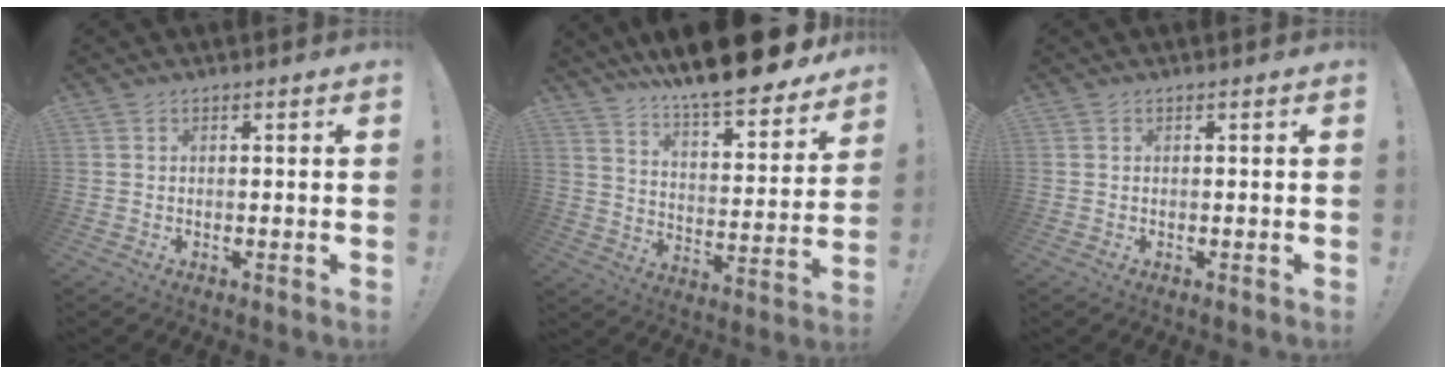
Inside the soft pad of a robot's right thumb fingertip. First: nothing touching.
{"total": 14.1, "force": [12.3, 2.1, 6.5], "torque": [-0.110, -0.107, 0.207]}
{"total": 0.0}